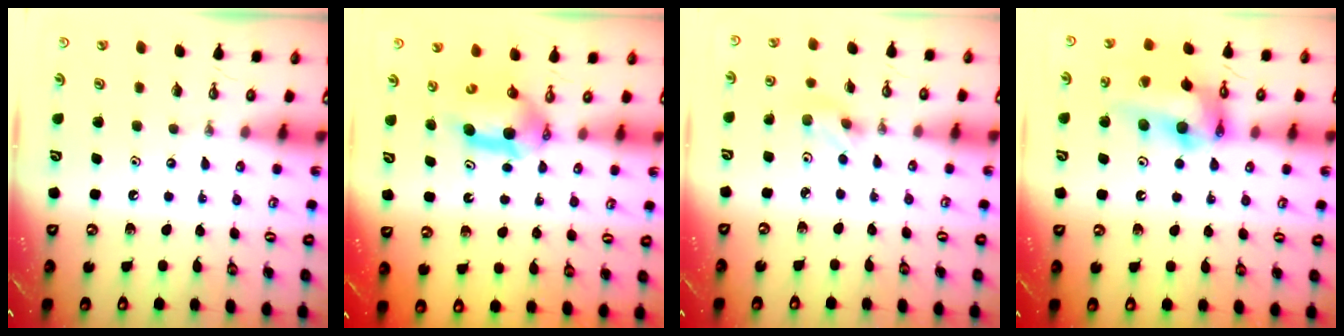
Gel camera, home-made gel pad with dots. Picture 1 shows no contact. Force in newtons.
{"total": 6.0, "press": 6.0, "slide": 0.8}
{"total": 3.2, "press": 3.1, "slide": 0.7}
{"total": 16.8, "press": 16.7, "slide": 1.9}